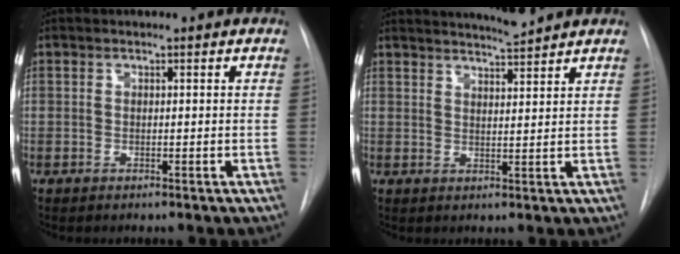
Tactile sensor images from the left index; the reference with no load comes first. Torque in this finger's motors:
{"motor_torque": [0.19, -0.15, -0.06, 0.01]}